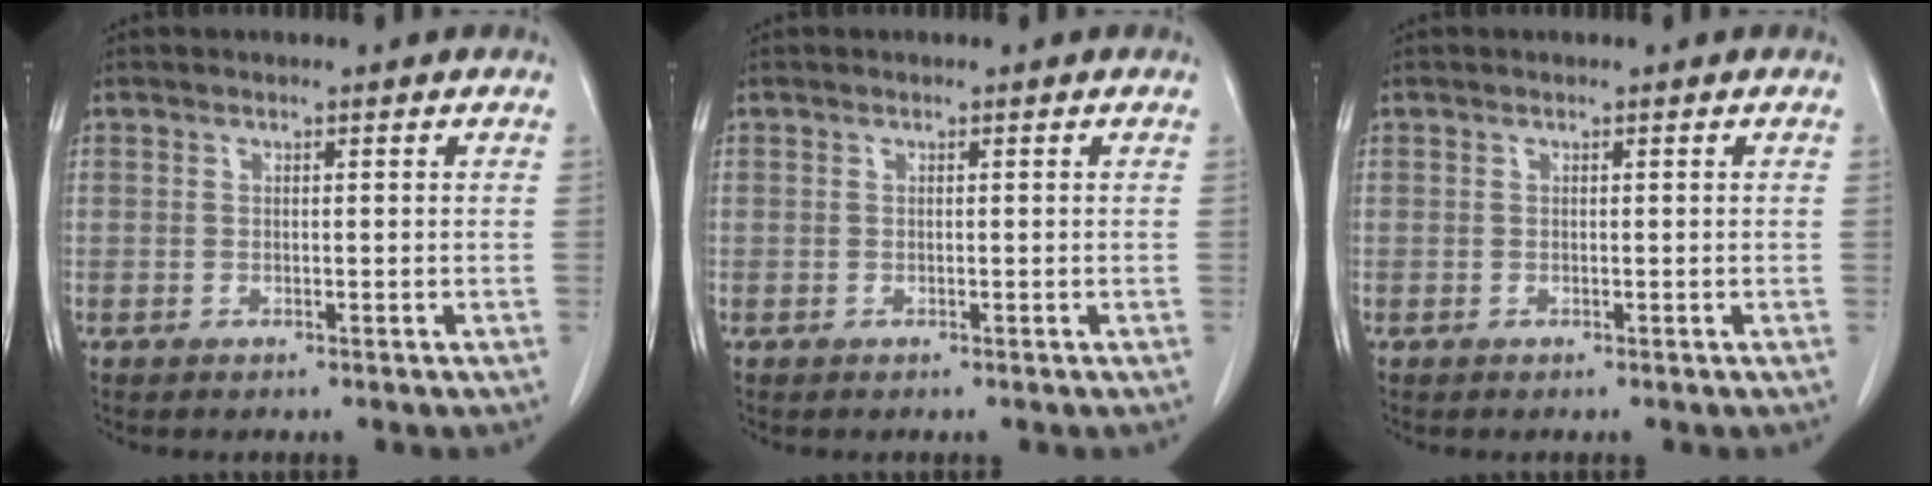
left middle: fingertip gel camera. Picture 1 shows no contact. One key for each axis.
{"total": 0.0}
{"total": 0.0}